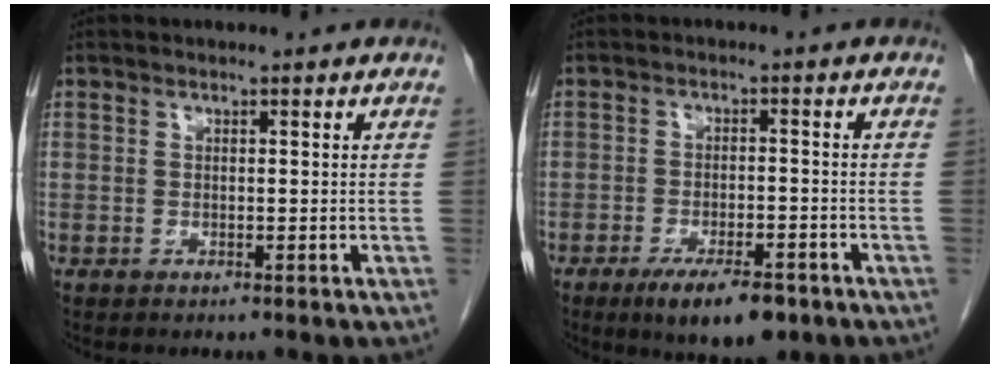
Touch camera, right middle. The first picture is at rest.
{"total": 8.1, "force": [-5.2, 2.6, 5.6], "torque": [-0.086, -0.008, -0.077]}